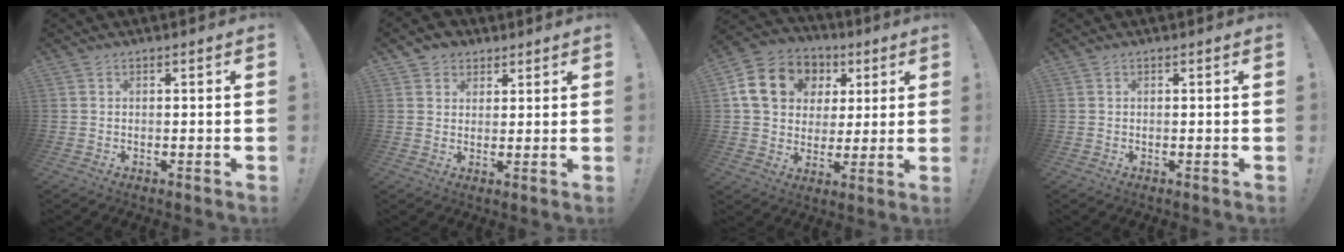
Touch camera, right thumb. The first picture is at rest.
{"total": 4.5, "force": [2.2, 3.8, 0.6], "torque": [-0.005, -0.013, 0.043]}
{"total": 16.1, "force": [5.5, 13.1, 7.6], "torque": [-0.107, -0.009, 0.119]}
{"total": 0.0}